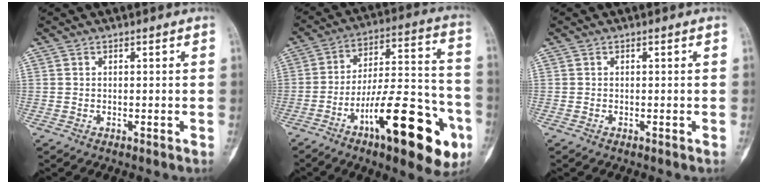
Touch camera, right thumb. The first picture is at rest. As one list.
[{"total": 24.5, "force": [-10.8, 7.7, 20.6], "torque": [-0.281, 0.058, -0.160]}, {"total": 0.0}]